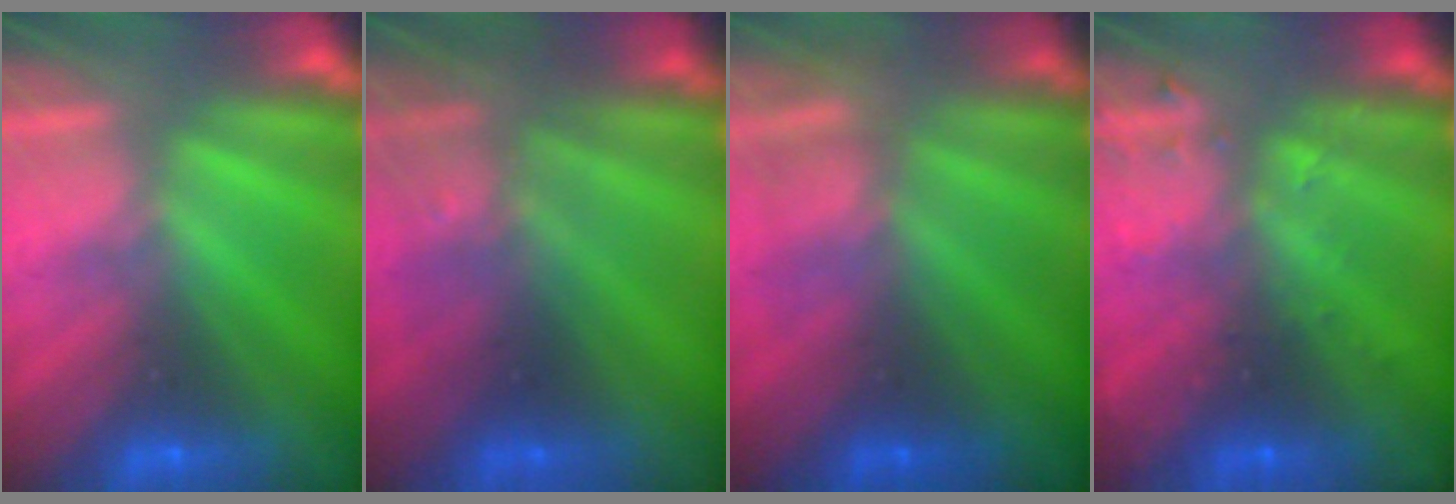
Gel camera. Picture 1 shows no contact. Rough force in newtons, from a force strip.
{"total": 3.0}
{"total": 2.8}
{"total": 2.9}